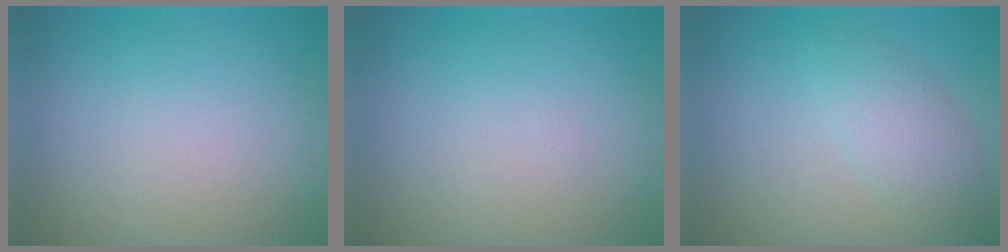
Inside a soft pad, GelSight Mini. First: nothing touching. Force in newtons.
{"total": 0.0}
{"total": 3.0, "press": 3.0, "slide": 0.1}